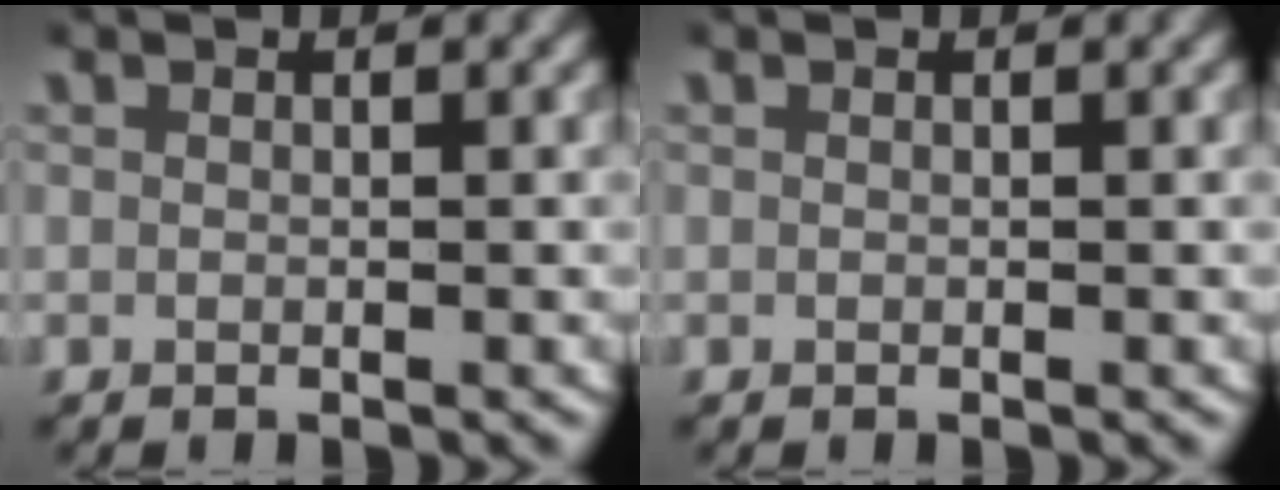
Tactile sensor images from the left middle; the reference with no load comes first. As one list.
[{"total": 0.0}]